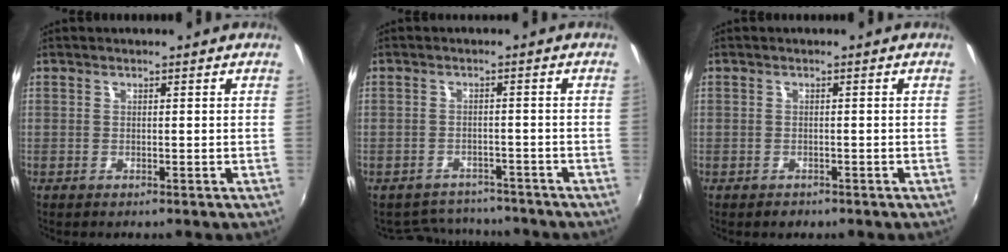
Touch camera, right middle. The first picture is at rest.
{"total": 8.2, "force": [-7.5, 2.9, 1.3], "torque": [-0.039, 0.008, -0.104]}
{"total": 0.9, "force": [-0.7, 0.6, 0.1], "torque": [-0.003, -0.001, -0.009]}